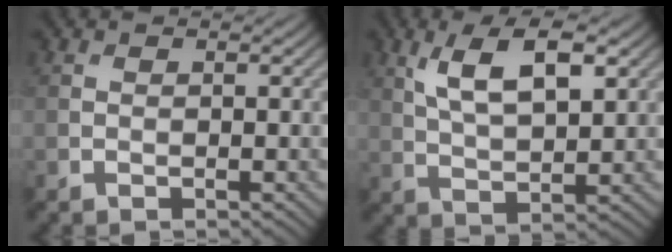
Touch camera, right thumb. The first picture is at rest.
{"total": 8.2, "force": [3.6, 3.1, 6.7], "torque": [-0.126, 0.009, 0.070]}